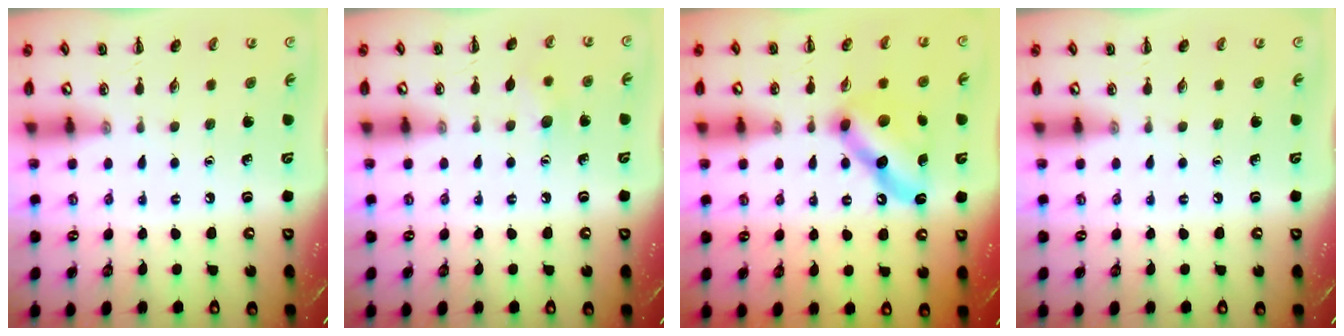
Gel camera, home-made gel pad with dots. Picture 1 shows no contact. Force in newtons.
{"total": 5.7, "press": 5.6, "slide": 1.1}
{"total": 12.6, "press": 12.5, "slide": 1.3}
{"total": 0.0}